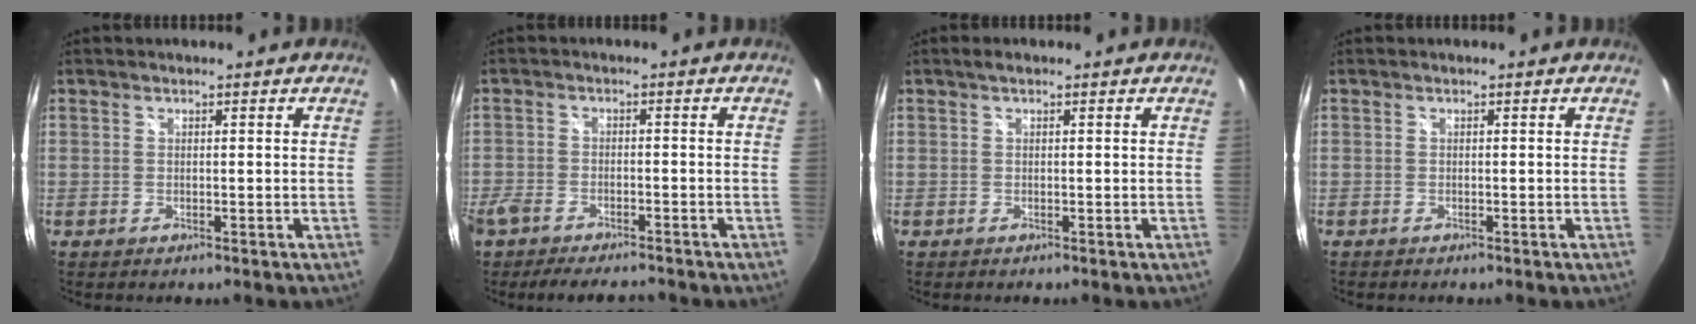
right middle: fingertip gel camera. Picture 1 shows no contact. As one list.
[{"total": 8.8, "force": [-7.3, 3.0, 3.8], "torque": [-0.100, -0.020, -0.122]}, {"total": 1.1, "force": [0.7, 0.4, 0.7], "torque": [-0.014, 0.006, 0.008]}, {"total": 0.0}]